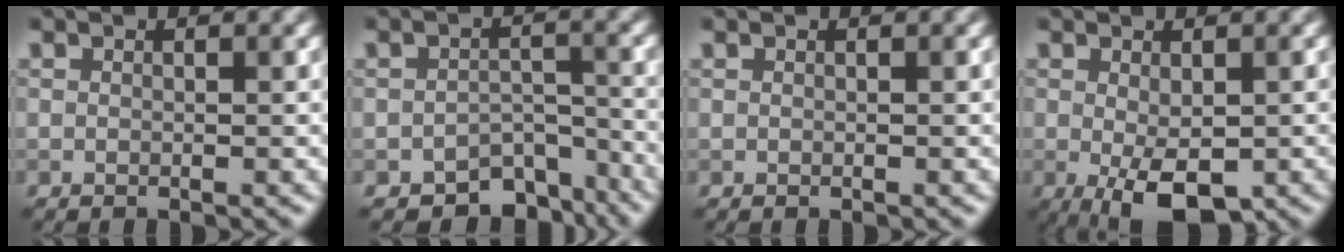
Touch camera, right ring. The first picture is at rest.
{"total": 4.7, "force": [-3.6, 2.5, 1.7], "torque": [-0.007, -0.007, -0.052]}
{"total": 0.0}
{"total": 4.8, "force": [-1.3, 2.3, 4.0], "torque": [-0.073, -0.014, -0.015]}